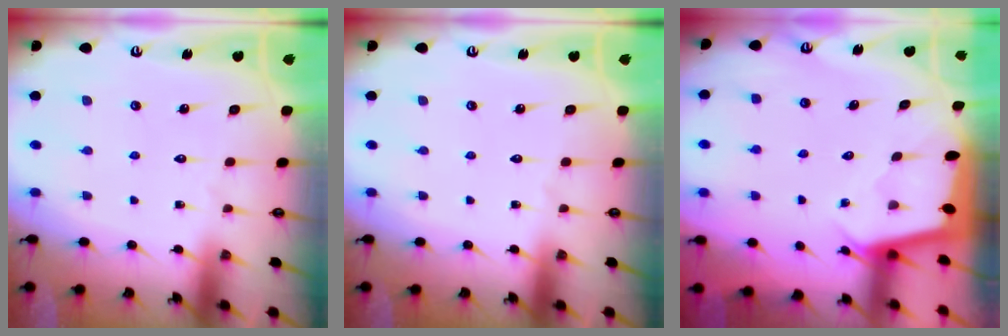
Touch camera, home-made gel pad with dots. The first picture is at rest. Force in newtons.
{"total": 0.0}
{"total": 2.1, "press": 2.0, "slide": 0.2}